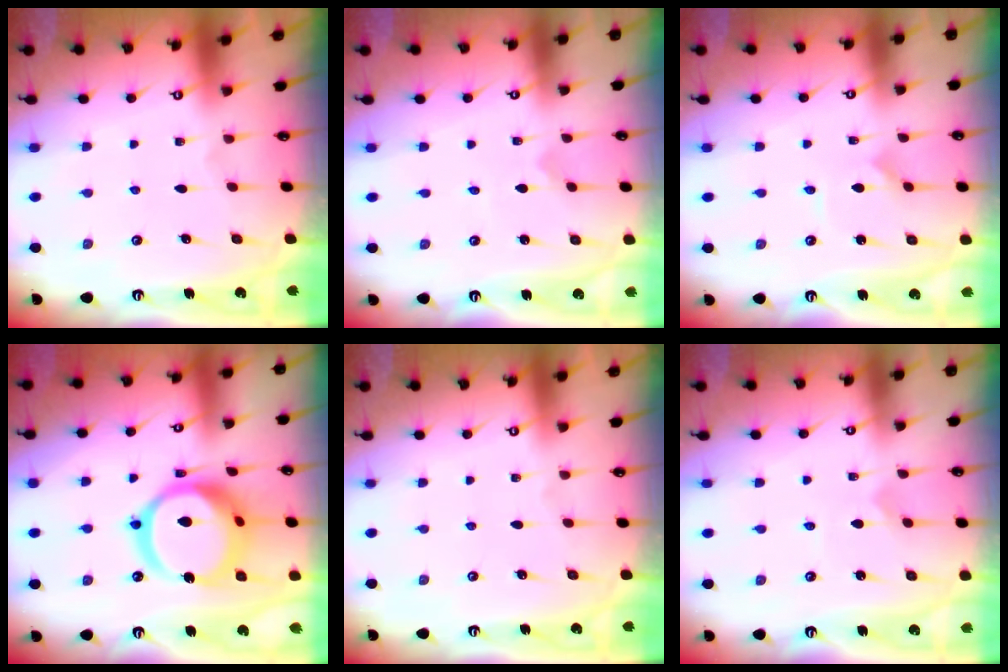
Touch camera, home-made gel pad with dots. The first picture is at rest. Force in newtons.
{"total": 0.0}
{"total": 1.4, "press": 1.4, "slide": 0.2}
{"total": 20.8, "press": 20.7, "slide": 2.4}
{"total": 0.0}
{"total": 1.4, "press": 1.4, "slide": 0.1}